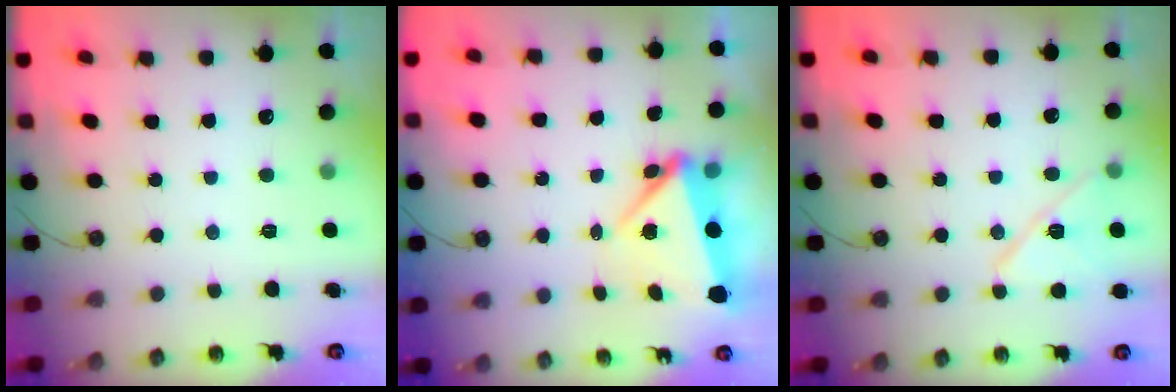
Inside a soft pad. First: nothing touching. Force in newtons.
{"total": 5.4, "press": 5.3, "slide": 0.8}
{"total": 12.0, "press": 11.9, "slide": 0.7}